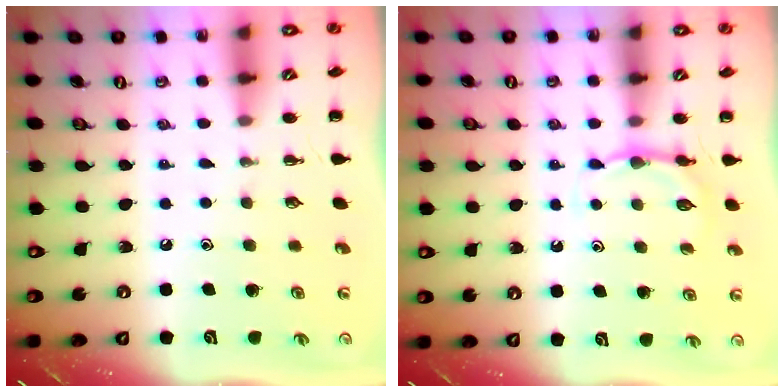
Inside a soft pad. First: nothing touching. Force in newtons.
{"total": 4.0, "press": 3.7, "slide": 1.5}